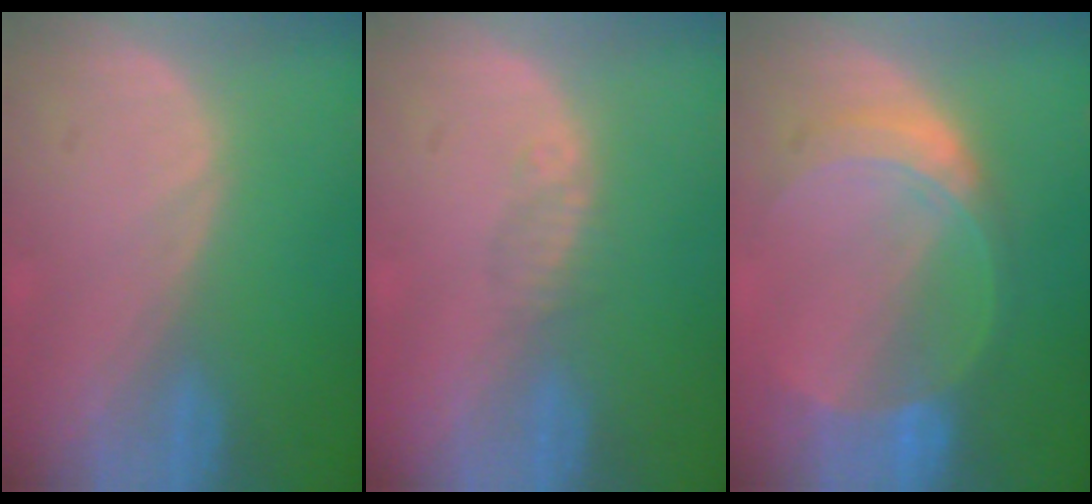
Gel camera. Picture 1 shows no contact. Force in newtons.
{"total": 1.5, "press": 1.3, "slide": 0.9}
{"total": 7.6, "press": 6.7, "slide": 3.5}